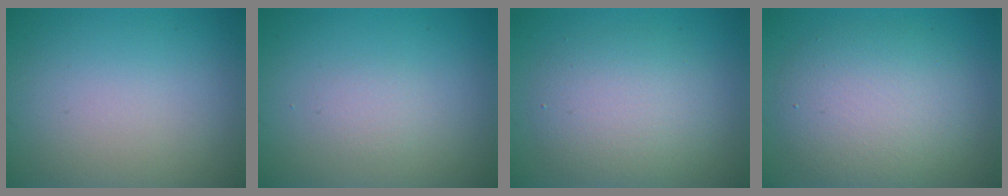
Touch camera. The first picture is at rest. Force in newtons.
{"total": 1.0, "press": 1.0, "slide": 0.0}
{"total": 4.6, "press": 4.6, "slide": 0.1}
{"total": 6.0, "press": 6.0, "slide": 0.3}